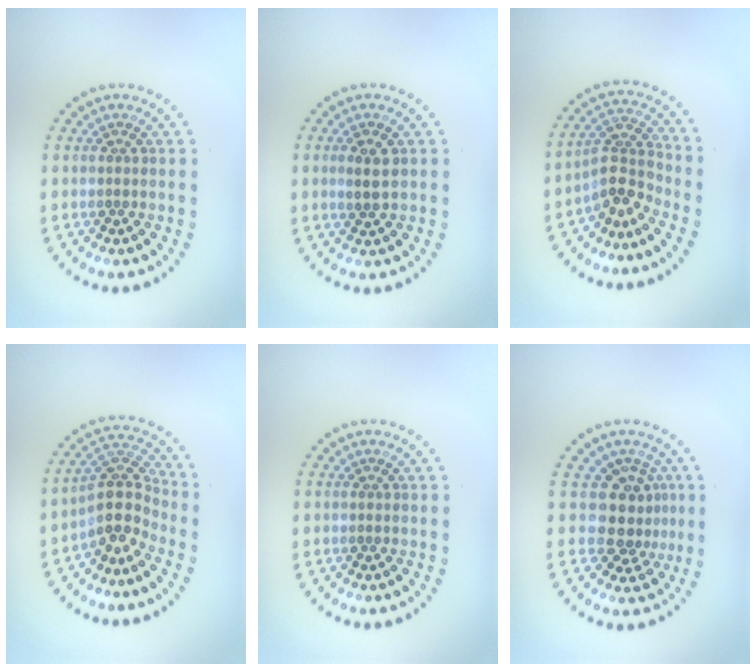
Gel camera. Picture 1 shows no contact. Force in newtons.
{"total": 1.9, "press": 1.8, "slide": 0.5}
{"total": 3.1, "press": 2.3, "slide": 2.2}
{"total": 4.0, "press": 3.0, "slide": 2.6}
{"total": 0.0}
{"total": 3.3, "press": 2.5, "slide": 2.2}